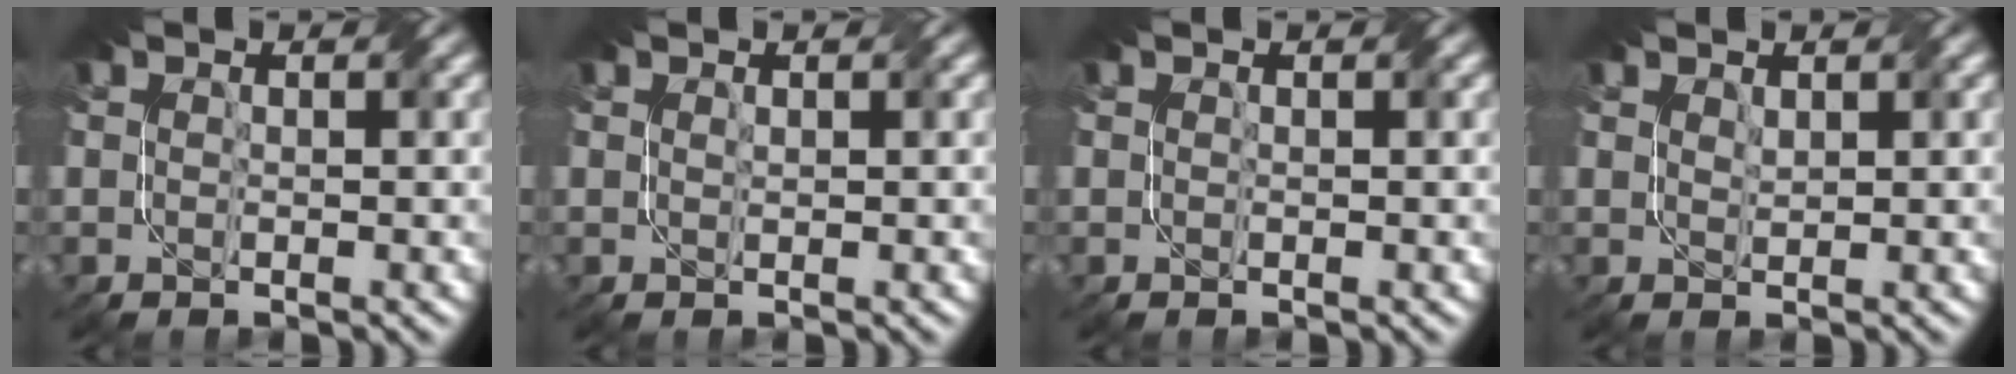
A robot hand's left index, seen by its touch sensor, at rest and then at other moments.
{"total": 0.0}
{"total": 0.7, "force": [-0.2, -0.6, -0.3], "torque": [0.006, 0.000, -0.007]}
{"total": 0.6, "force": [0.6, -0.1, 0.1], "torque": [-0.007, -0.002, 0.014]}